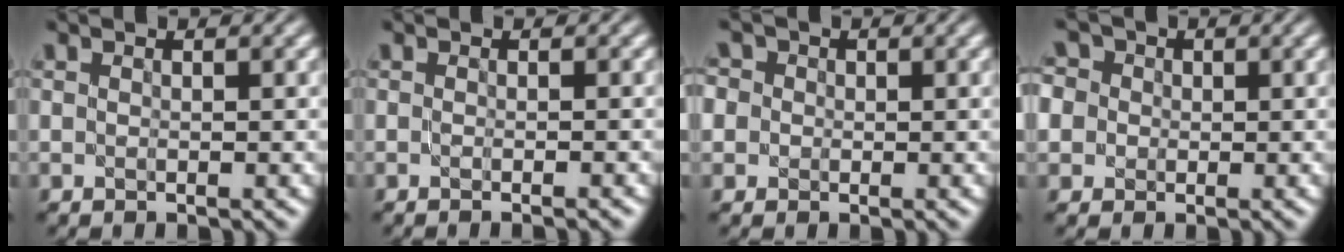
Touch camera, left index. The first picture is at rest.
{"total": 1.5, "force": [-0.7, 0.5, 1.2], "torque": [-0.001, -0.006, -0.016]}
{"total": 4.6, "force": [1.6, 4.0, 1.8], "torque": [-0.031, 0.030, -0.002]}
{"total": 6.7, "force": [1.6, 5.9, 2.8], "torque": [-0.051, 0.036, -0.008]}